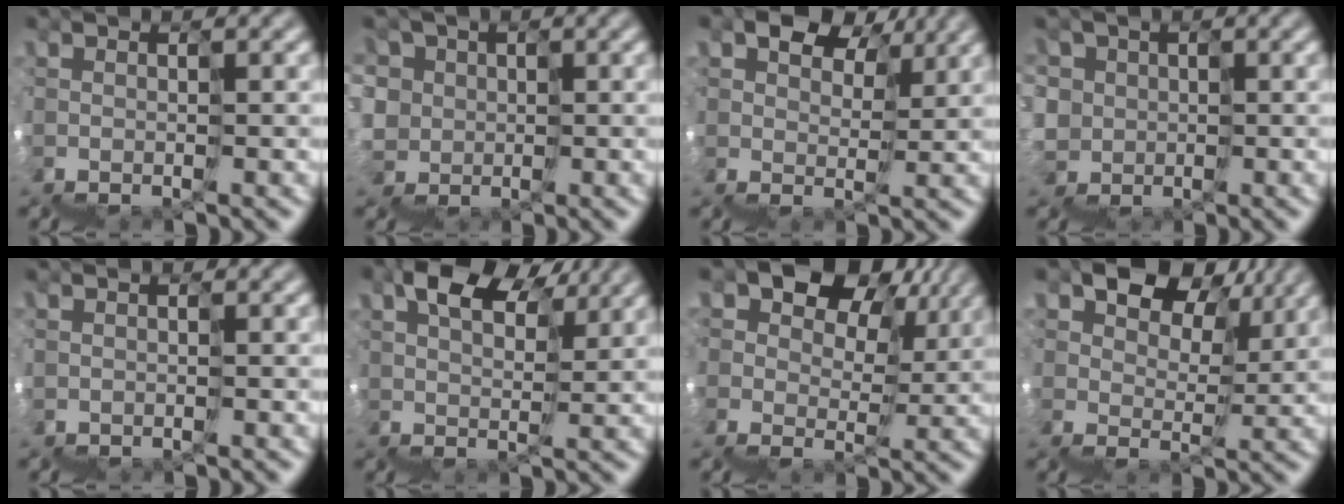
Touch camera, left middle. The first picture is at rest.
{"total": 5.1, "force": [3.2, 3.4, -2.1], "torque": [0.025, 0.056, 0.007]}
{"total": 5.5, "force": [4.9, 2.4, 0.5], "torque": [-0.007, 0.034, 0.077]}
{"total": 4.5, "force": [2.5, 2.8, -2.3], "torque": [0.033, 0.049, 0.004]}
{"total": 1.7, "force": [-0.3, 1.5, 0.8], "torque": [-0.015, -0.006, -0.004]}
{"total": 5.7, "force": [5.2, 1.8, 1.4], "torque": [-0.023, 0.045, 0.073]}
{"total": 8.9, "force": [5.7, 5.7, 3.7], "torque": [-0.059, 0.037, 0.093]}
{"total": 6.9, "force": [5.9, 3.3, 1.2], "torque": [-0.019, 0.030, 0.097]}